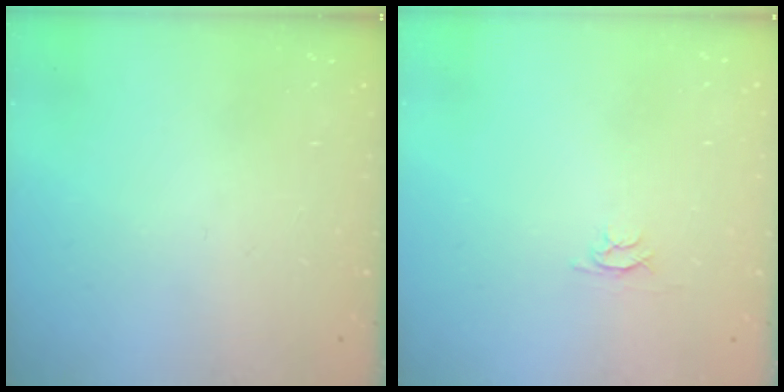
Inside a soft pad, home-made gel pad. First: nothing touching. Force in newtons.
{"total": 2.4, "press": 2.4, "slide": 0.3}